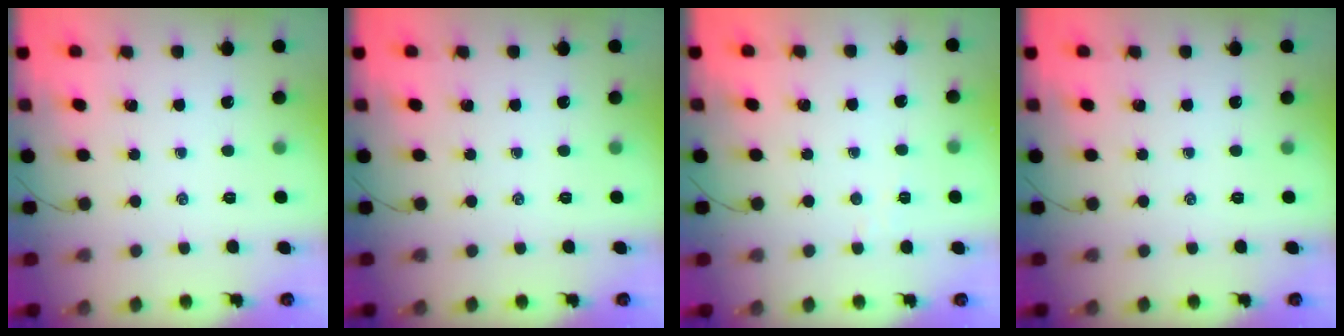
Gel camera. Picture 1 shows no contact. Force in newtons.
{"total": 0.0}
{"total": 2.2, "press": 2.1, "slide": 0.7}
{"total": 0.0}